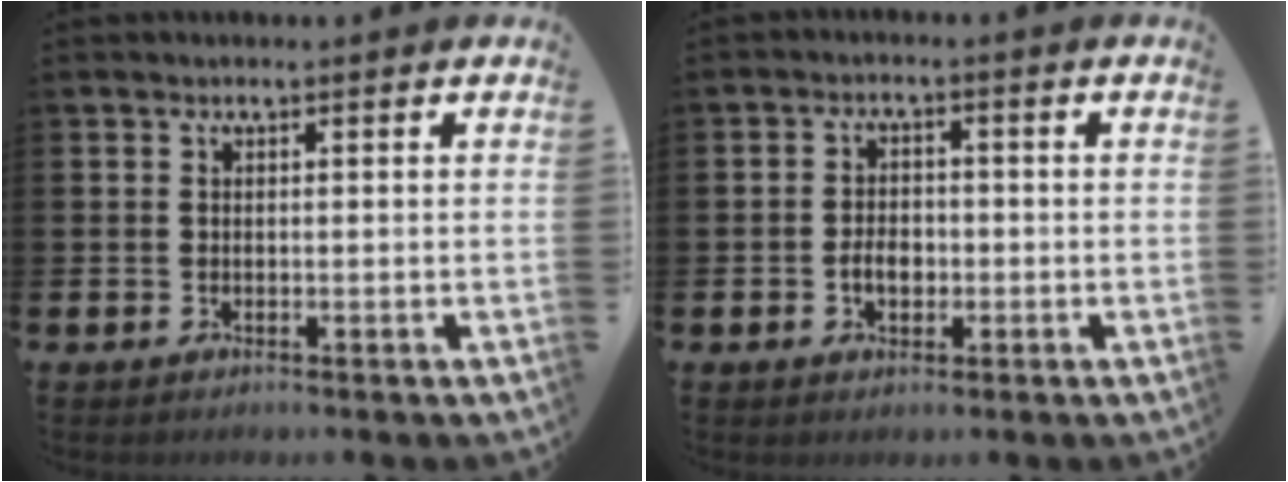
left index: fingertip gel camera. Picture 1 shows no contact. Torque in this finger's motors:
{"motor_torque": [0.19, 0.12, 0.11, 0.09]}